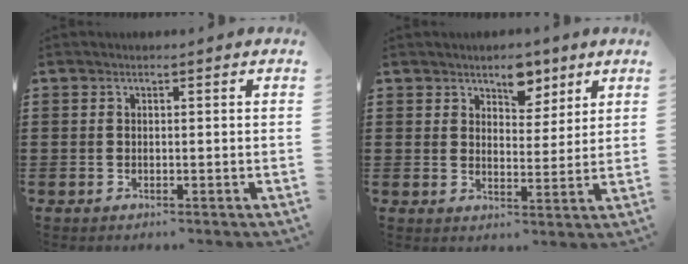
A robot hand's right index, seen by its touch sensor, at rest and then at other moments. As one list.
[{"total": 5.8, "force": [4.2, 3.3, 2.2], "torque": [-0.036, 0.000, 0.072]}]